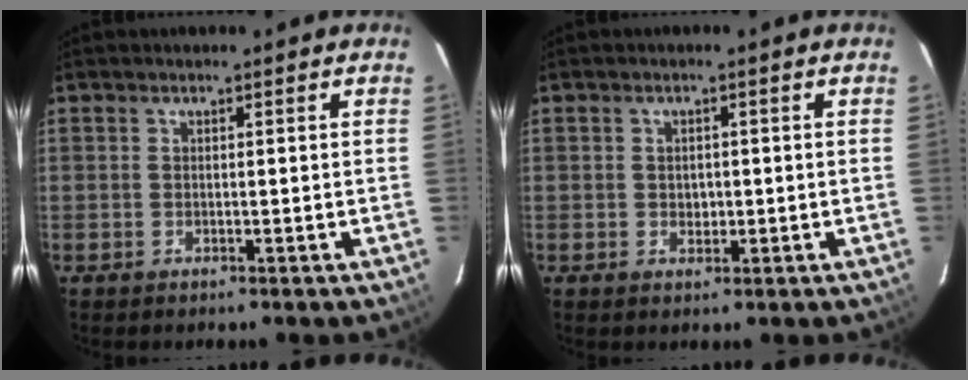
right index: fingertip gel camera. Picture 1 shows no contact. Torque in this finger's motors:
{"motor_torque": [-0.10, 0.10, 0.01, 0.00]}